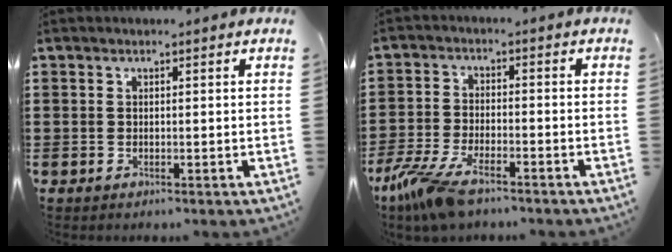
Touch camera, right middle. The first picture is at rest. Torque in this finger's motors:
{"motor_torque": [1.65, -0.48, 0.58, 0.21]}